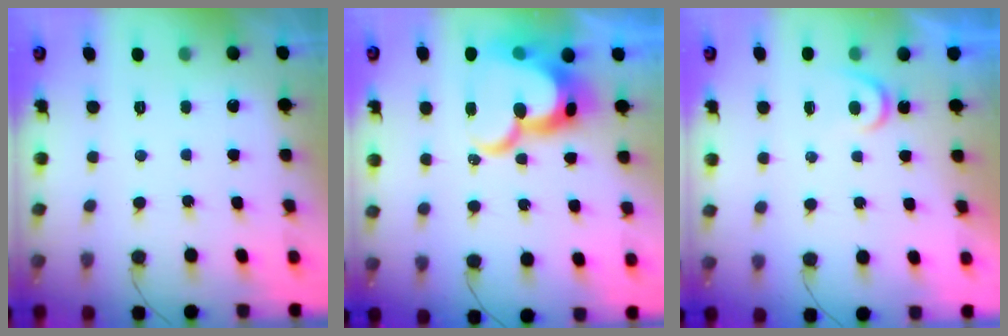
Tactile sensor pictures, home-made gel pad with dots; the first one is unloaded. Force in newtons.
{"total": 22.0, "press": 21.9, "slide": 1.9}
{"total": 3.1, "press": 3.1, "slide": 0.4}